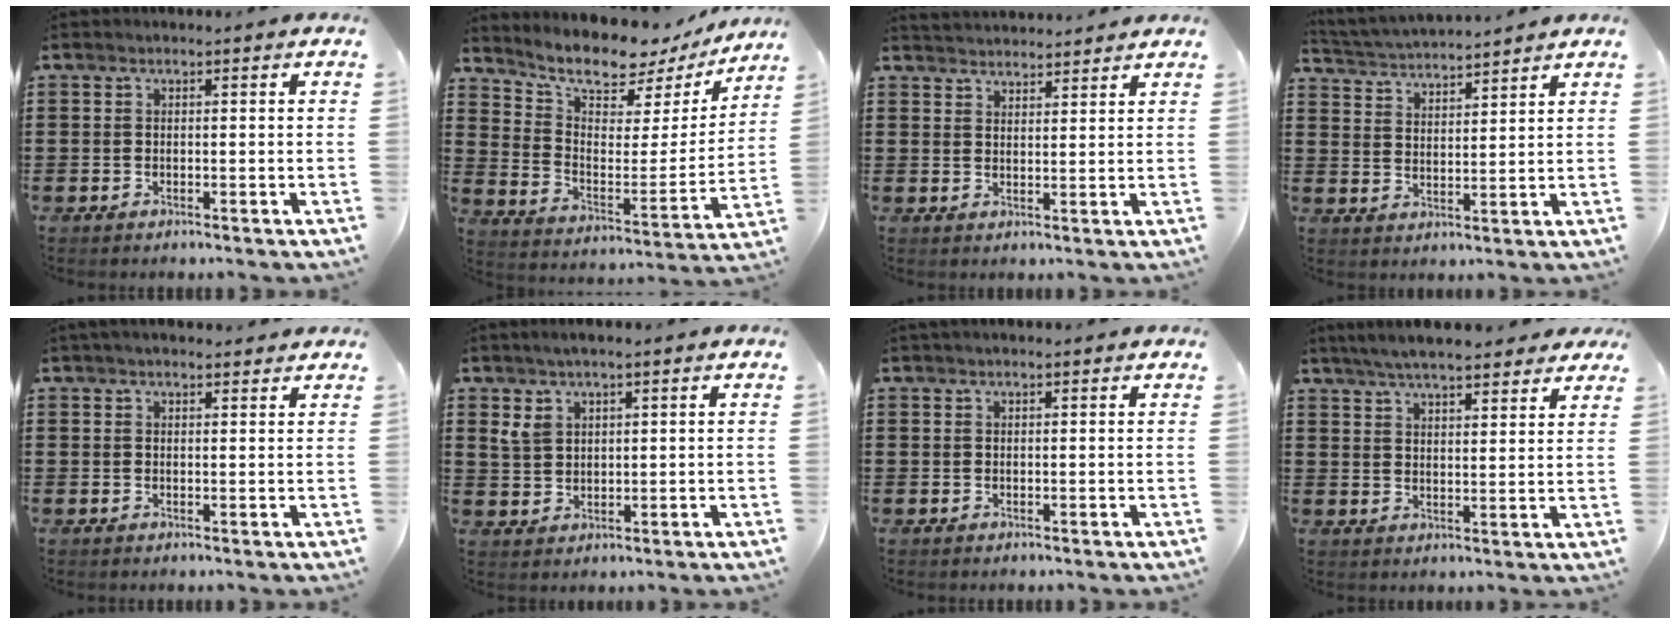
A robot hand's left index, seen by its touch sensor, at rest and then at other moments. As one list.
[{"total": 8.0, "force": [7.1, 2.4, 2.7], "torque": [-0.075, -0.053, 0.117]}, {"total": 2.6, "force": [2.5, -0.1, -0.6], "torque": [0.002, -0.008, 0.048]}, {"total": 3.7, "force": [3.7, -0.1, 0.2], "torque": [-0.020, -0.019, 0.063]}, {"total": 1.7, "force": [1.6, 0.3, 0.5], "torque": [-0.013, 0.005, 0.031]}, {"total": 3.5, "force": [2.3, 2.0, 1.8], "torque": [-0.041, 0.009, 0.043]}, {"total": 0.9, "force": [0.7, 0.2, 0.5], "torque": [-0.010, 0.002, 0.013]}, {"total": 5.9, "force": [5.5, 0.7, 2.0], "torque": [-0.057, -0.014, 0.100]}]